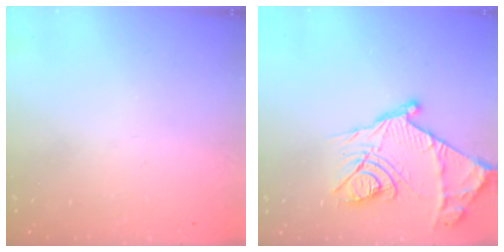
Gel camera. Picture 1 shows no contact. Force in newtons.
{"total": 18.9, "press": 18.8, "slide": 1.6}